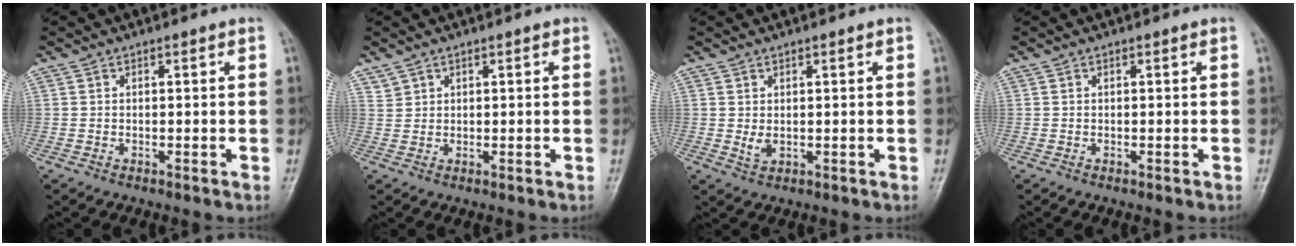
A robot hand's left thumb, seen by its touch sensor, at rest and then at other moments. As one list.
[{"total": 2.0, "force": [1.3, 1.4, 0.7], "torque": [0.002, -0.002, 0.025]}, {"total": 3.7, "force": [0.7, 2.1, 3.0], "torque": [-0.049, -0.009, 0.020]}, {"total": 0.0}]